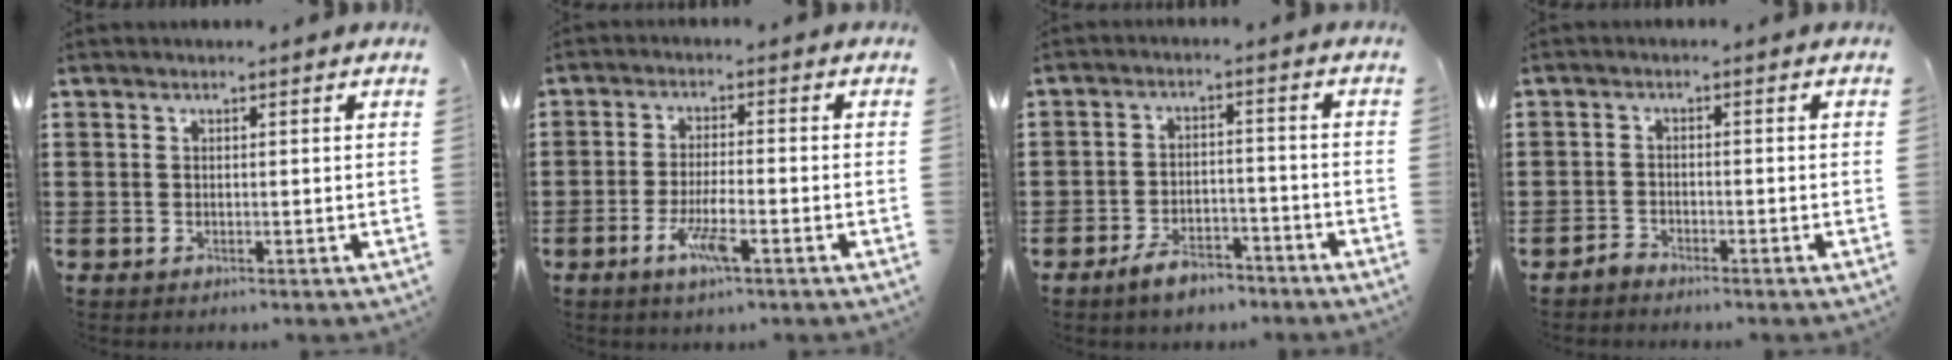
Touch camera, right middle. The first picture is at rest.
{"total": 5.3, "force": [-2.8, 0.9, 4.4], "torque": [-0.091, -0.005, -0.053]}
{"total": 4.6, "force": [-4.1, 1.4, 1.7], "torque": [-0.033, 0.011, -0.081]}
{"total": 1.5, "force": [-1.5, 0.2, 0.0], "torque": [-0.006, 0.002, -0.031]}